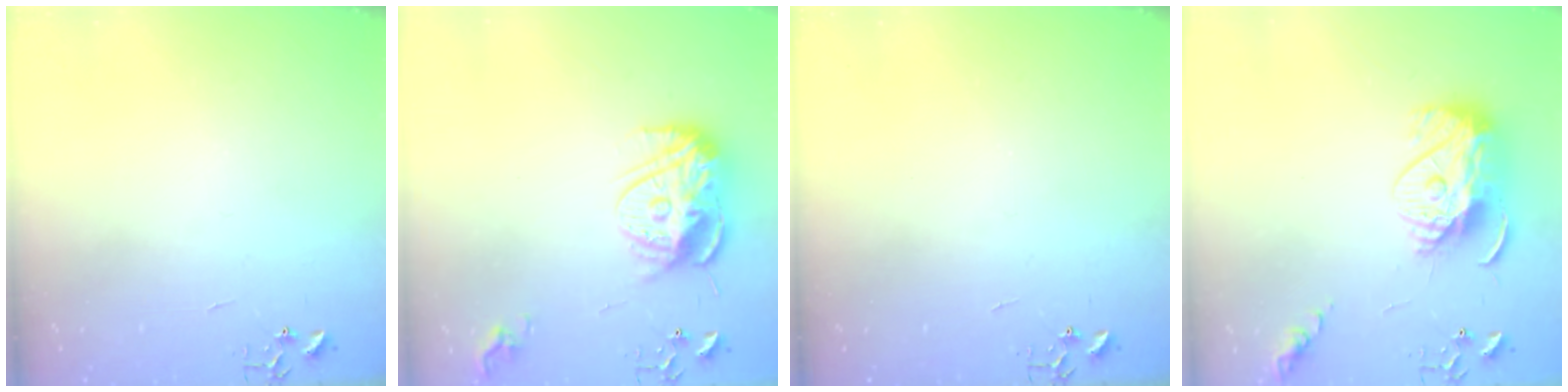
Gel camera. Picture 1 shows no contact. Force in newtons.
{"total": 14.8, "press": 14.7, "slide": 1.4}
{"total": 0.0}
{"total": 14.0, "press": 13.9, "slide": 1.4}